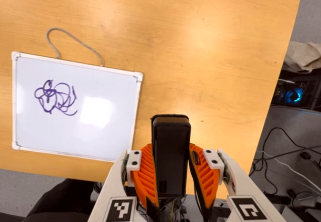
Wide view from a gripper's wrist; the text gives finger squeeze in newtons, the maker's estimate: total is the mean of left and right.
{"total": 5.4, "left": 3.5, "right": 7.3}